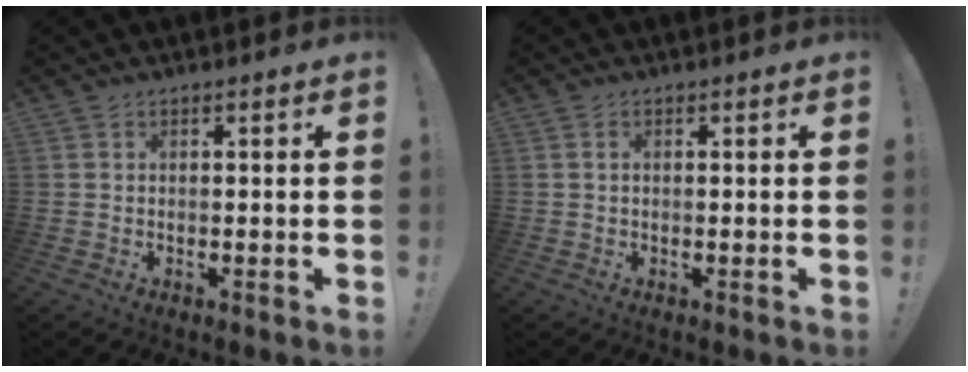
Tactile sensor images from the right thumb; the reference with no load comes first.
{"total": 0.5, "force": [0.0, 0.3, 0.4], "torque": [-0.009, 0.003, 0.000]}